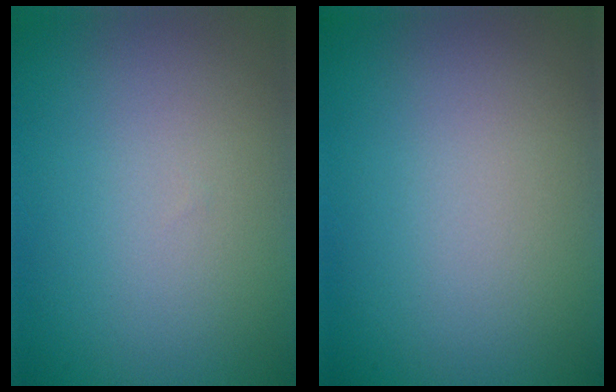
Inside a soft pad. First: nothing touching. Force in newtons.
{"total": 0.0}